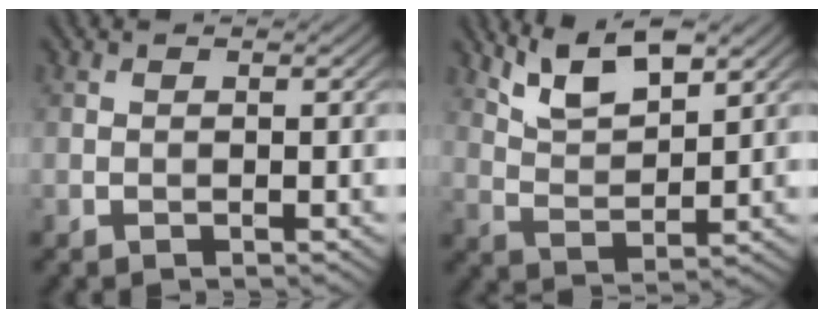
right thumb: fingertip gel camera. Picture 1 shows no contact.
{"total": 7.7, "force": [5.4, 2.2, 5.0], "torque": [-0.112, 0.003, 0.111]}